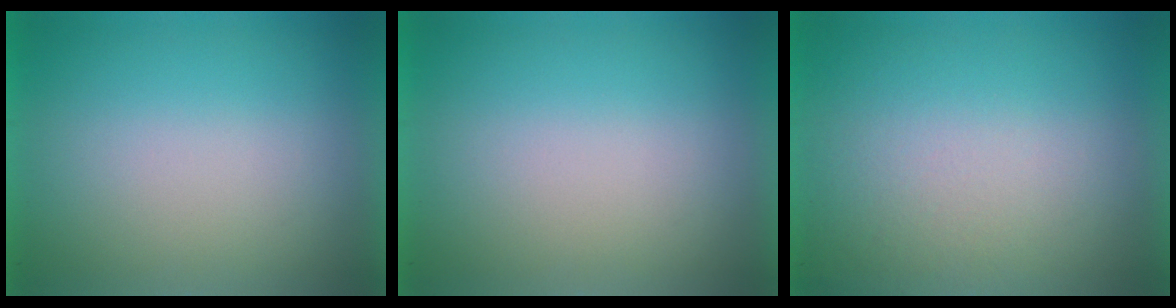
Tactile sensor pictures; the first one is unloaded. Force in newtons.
{"total": 0.0}
{"total": 2.7}